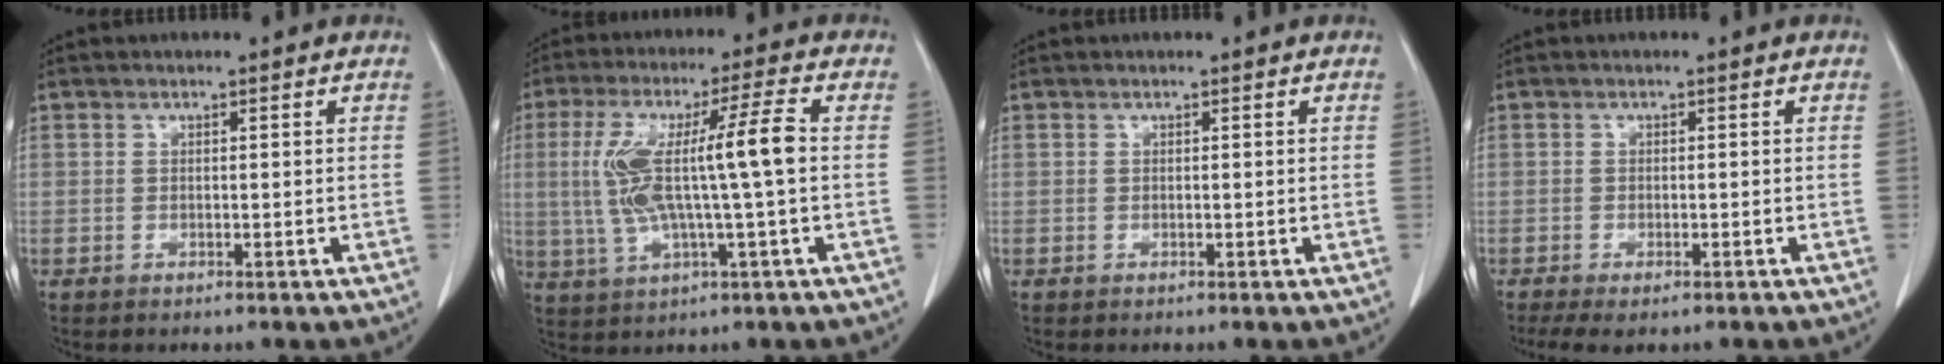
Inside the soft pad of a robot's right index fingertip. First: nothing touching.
{"total": 12.4, "force": [0.4, 0.3, 12.4], "torque": [-0.252, 0.018, 0.008]}
{"total": 0.0}
{"total": 5.1, "force": [-3.7, 1.8, 3.0], "torque": [-0.047, -0.013, -0.056]}